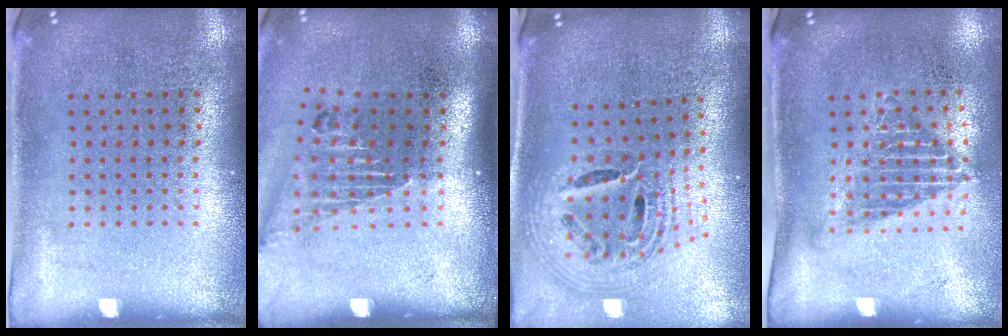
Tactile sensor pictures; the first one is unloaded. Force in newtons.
{"total": 1.6, "press": 1.2, "slide": 1.0}
{"total": 1.9, "press": 1.4, "slide": 1.2}
{"total": 1.4, "press": 1.1, "slide": 0.9}